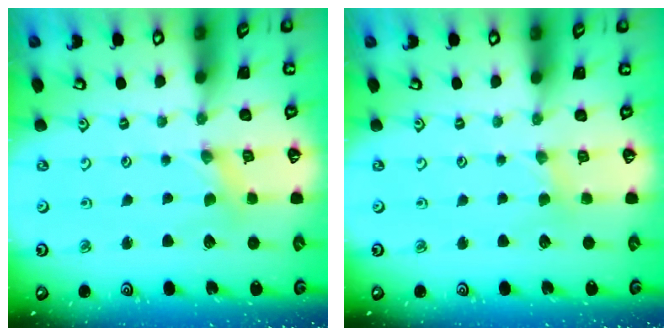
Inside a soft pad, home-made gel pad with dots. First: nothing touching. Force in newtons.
{"total": 1.6, "press": 1.6, "slide": 0.4}